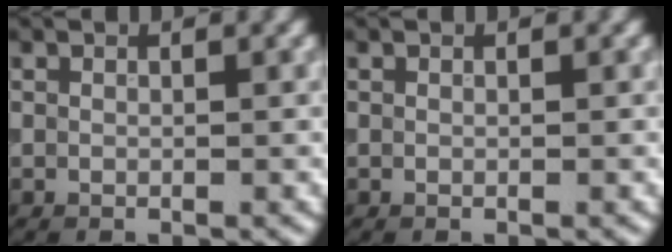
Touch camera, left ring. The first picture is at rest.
{"total": 0.0}